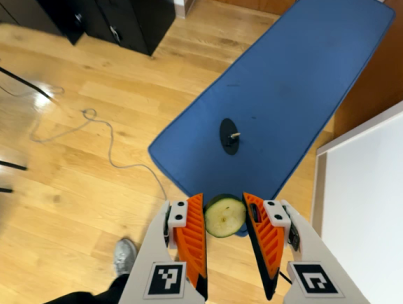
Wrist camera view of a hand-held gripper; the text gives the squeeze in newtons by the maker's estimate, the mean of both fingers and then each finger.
{"total": 9.1, "left": 9.4, "right": 8.7}